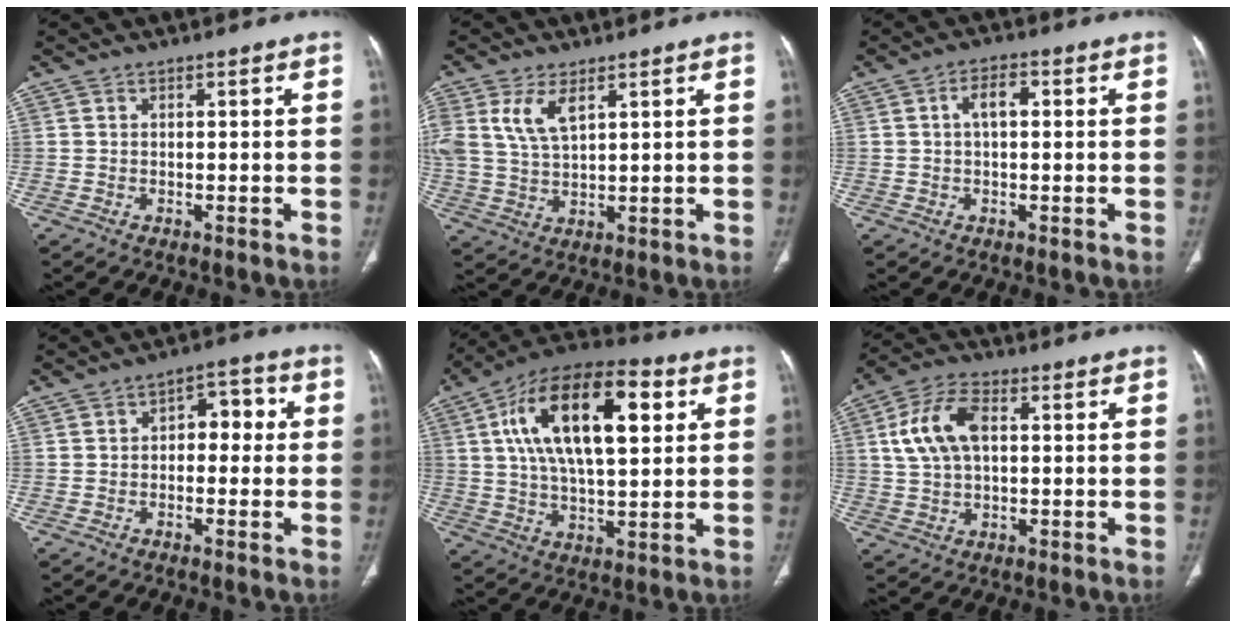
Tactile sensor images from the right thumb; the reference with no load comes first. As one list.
[{"total": 8.1, "force": [3.6, 4.0, 6.0], "torque": [-0.127, -0.004, 0.081]}, {"total": 4.0, "force": [0.6, 2.0, 3.4], "torque": [-0.058, 0.010, 0.007]}, {"total": 6.4, "force": [0.4, 4.0, 4.9], "torque": [-0.031, 0.024, -0.006]}, {"total": 22.0, "force": [6.3, 10.1, 18.6], "torque": [-0.302, 0.006, 0.095]}, {"total": 10.4, "force": [2.0, 6.1, 8.2], "torque": [-0.164, 0.016, 0.037]}]